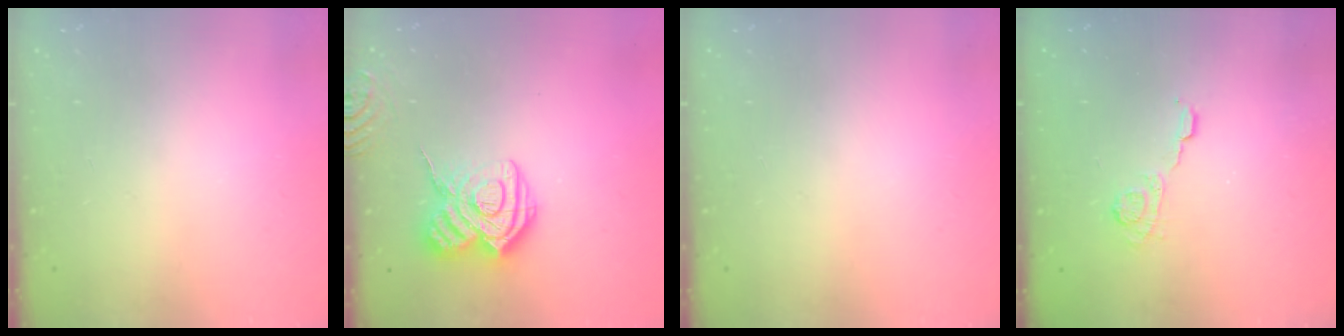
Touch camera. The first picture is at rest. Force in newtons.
{"total": 14.5, "press": 14.4, "slide": 1.4}
{"total": 0.0}
{"total": 5.2, "press": 5.2, "slide": 0.4}